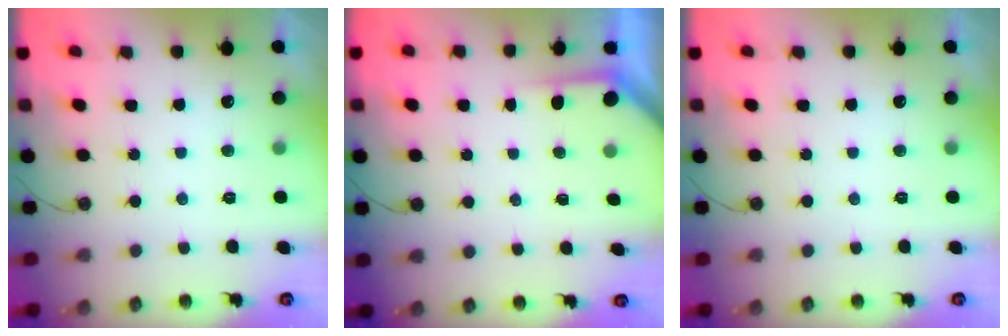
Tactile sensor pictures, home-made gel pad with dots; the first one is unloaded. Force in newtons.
{"total": 2.0, "press": 2.0, "slide": 0.2}
{"total": 0.0}